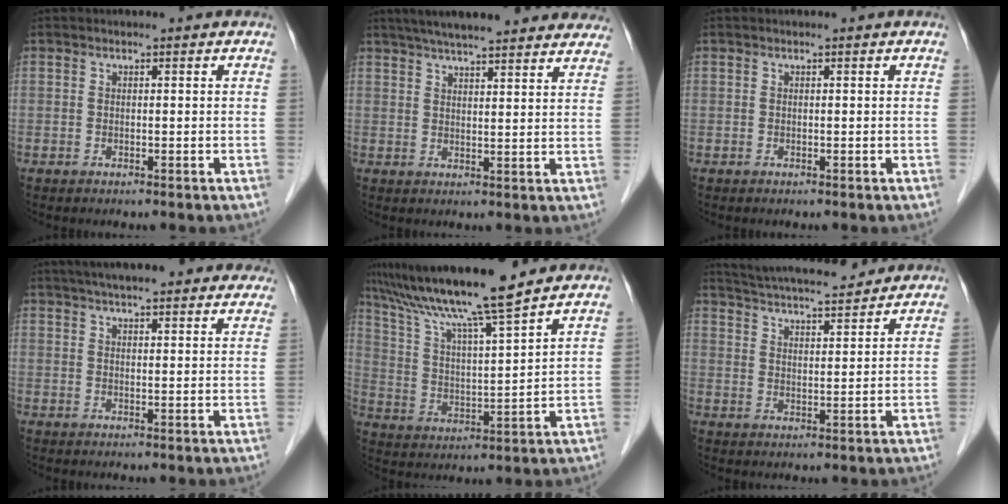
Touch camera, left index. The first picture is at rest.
{"total": 21.8, "force": [19.2, 3.2, 9.9], "torque": [-0.146, 0.027, 0.244]}
{"total": 0.0}
{"total": 17.8, "force": [15.4, 3.2, 8.3], "torque": [-0.111, 0.041, 0.196]}
{"total": 14.5, "force": [12.4, -1.2, 7.4], "torque": [-0.139, 0.009, 0.216]}
{"total": 13.5, "force": [12.5, 1.9, 4.8], "torque": [-0.087, 0.022, 0.192]}